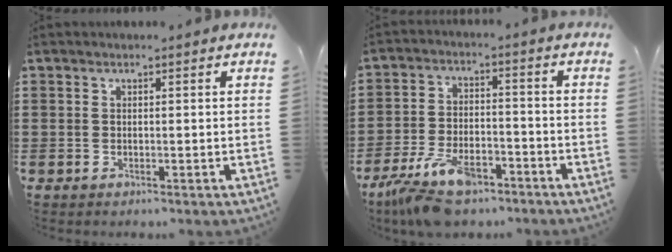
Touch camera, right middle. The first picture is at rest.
{"total": 10.2, "force": [-7.7, 3.6, 5.6], "torque": [-0.117, 0.012, -0.147]}